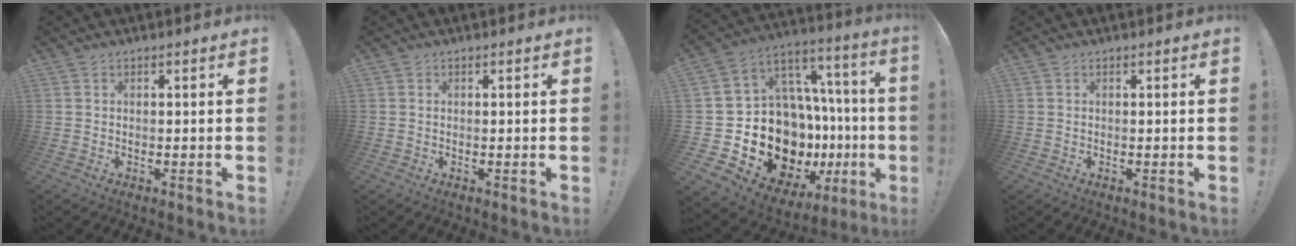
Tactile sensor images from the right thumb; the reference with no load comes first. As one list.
[{"total": 0.0}, {"total": 20.8, "force": [-7.6, 13.8, 13.7], "torque": [-0.226, 0.009, -0.080]}, {"total": 0.0}]